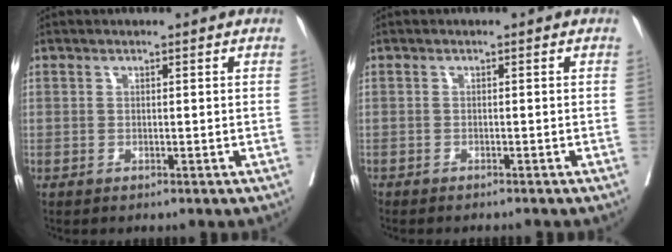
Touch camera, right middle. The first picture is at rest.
{"total": 3.0, "force": [-2.8, 0.5, 1.0], "torque": [-0.010, -0.005, -0.041]}